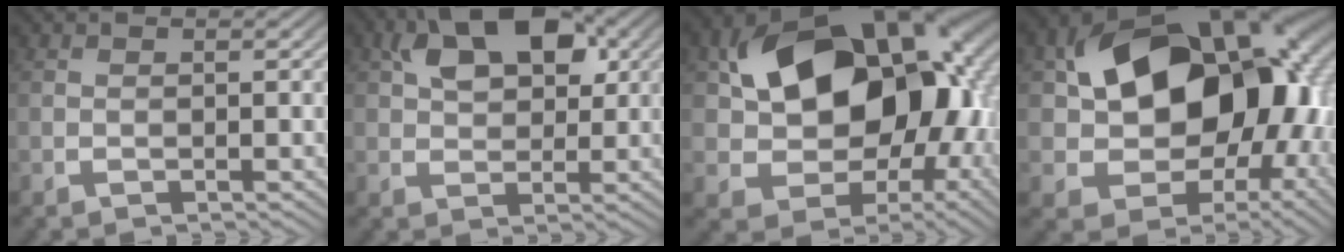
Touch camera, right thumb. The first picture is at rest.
{"total": 7.0, "force": [2.8, 4.0, 5.0], "torque": [-0.074, 0.008, 0.051]}
{"total": 21.9, "force": [1.4, 15.0, 15.9], "torque": [-0.276, -0.045, 0.042]}
{"total": 24.2, "force": [0.5, 16.6, 17.6], "torque": [-0.293, -0.053, 0.031]}